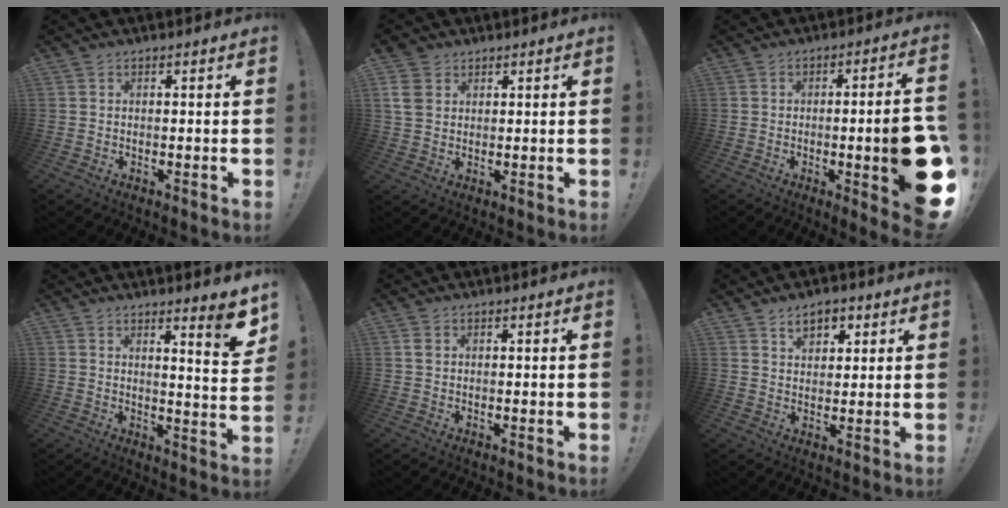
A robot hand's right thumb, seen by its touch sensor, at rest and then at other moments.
{"total": 6.2, "force": [2.6, 4.6, 3.2], "torque": [-0.065, -0.002, 0.053]}
{"total": 13.4, "force": [-2.9, 2.4, 12.9], "torque": [-0.166, 0.000, -0.036]}
{"total": 6.9, "force": [4.5, -0.2, 5.2], "torque": [-0.056, -0.043, 0.065]}
{"total": 1.4, "force": [0.6, 1.0, 0.7], "torque": [-0.009, 0.001, 0.011]}
{"total": 5.9, "force": [3.3, 3.9, 2.9], "torque": [-0.039, -0.008, 0.058]}